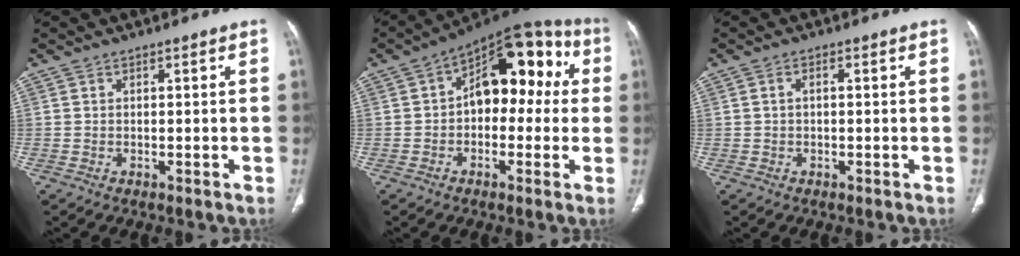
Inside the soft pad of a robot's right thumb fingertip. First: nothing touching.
{"total": 16.3, "force": [1.9, 9.7, 12.9], "torque": [-0.126, 0.049, 0.017]}
{"total": 1.2, "force": [0.1, 0.7, 1.0], "torque": [-0.020, 0.005, 0.000]}